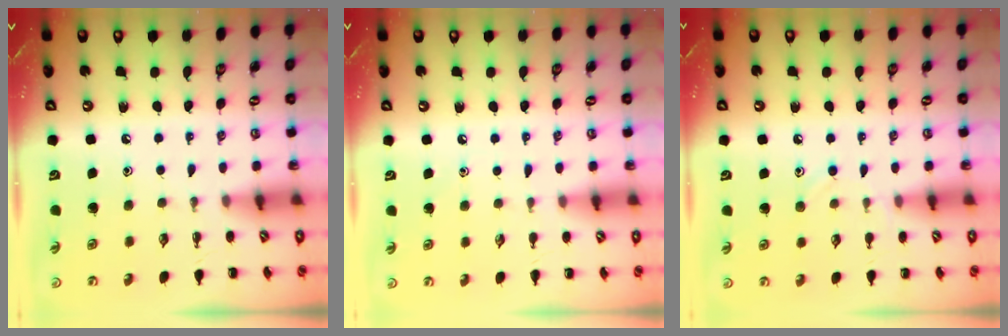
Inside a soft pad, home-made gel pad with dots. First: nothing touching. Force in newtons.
{"total": 4.2, "press": 3.9, "slide": 1.4}
{"total": 7.3, "press": 6.9, "slide": 2.3}